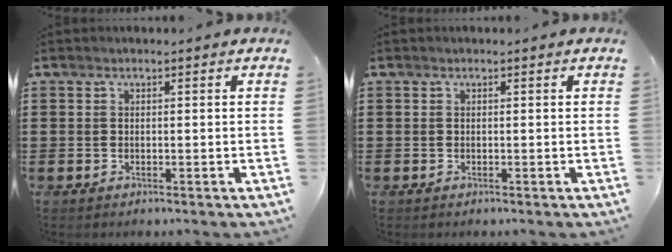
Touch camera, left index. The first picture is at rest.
{"total": 0.0}